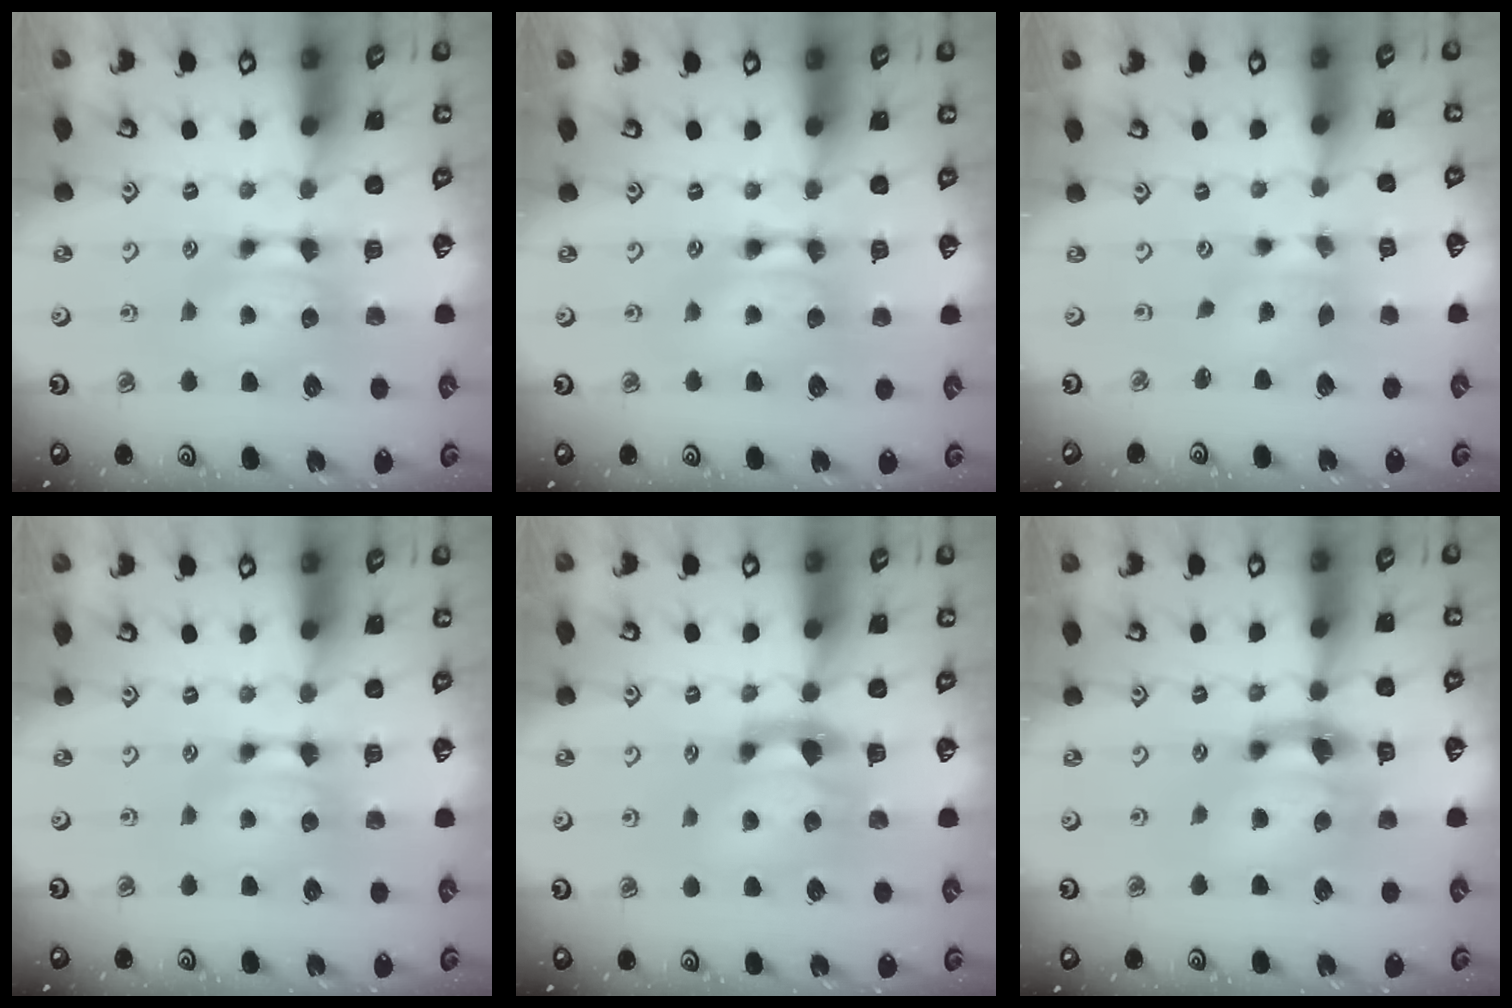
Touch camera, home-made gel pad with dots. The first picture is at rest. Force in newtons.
{"total": 1.8, "press": 1.8, "slide": 0.1}
{"total": 2.6, "press": 2.1, "slide": 1.6}
{"total": 0.0}
{"total": 2.9, "press": 2.6, "slide": 1.5}
{"total": 5.1, "press": 4.4, "slide": 2.4}